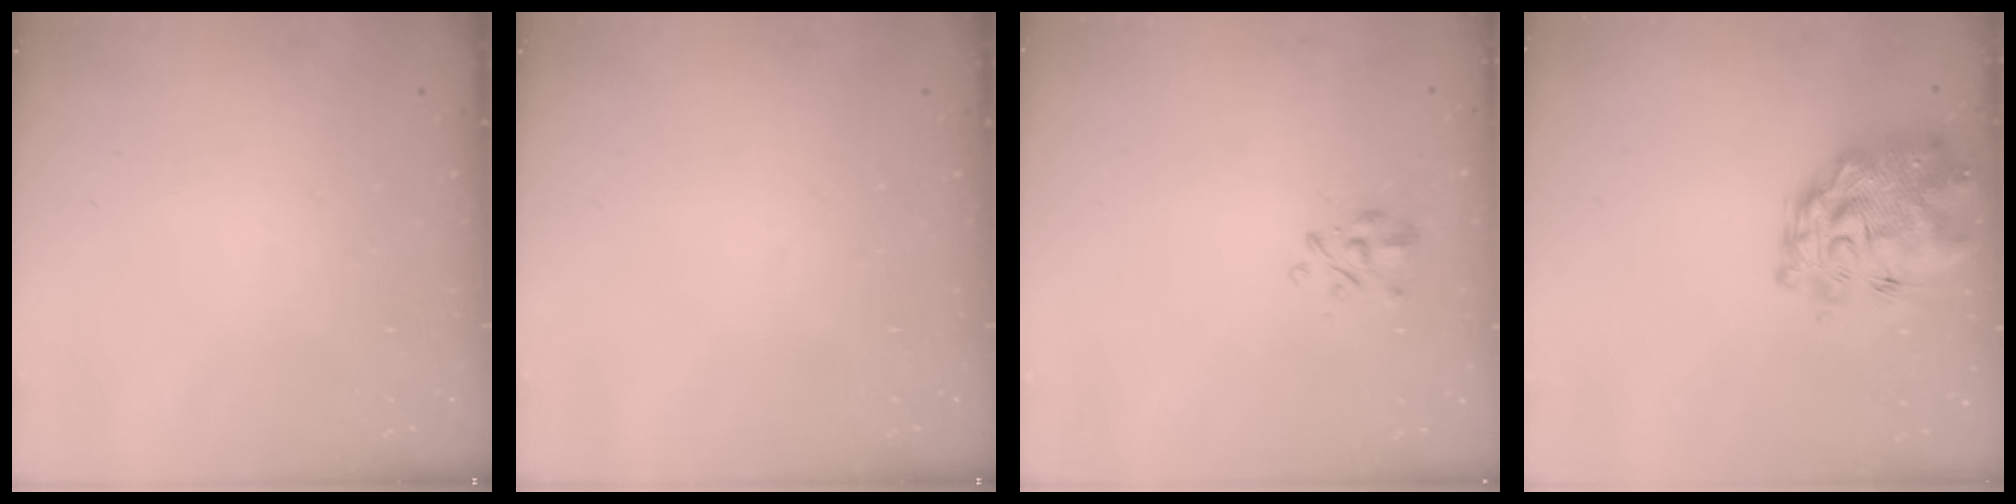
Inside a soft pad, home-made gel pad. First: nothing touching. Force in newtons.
{"total": 0.0}
{"total": 2.7, "press": 2.5, "slide": 1.0}
{"total": 10.5, "press": 9.8, "slide": 3.8}